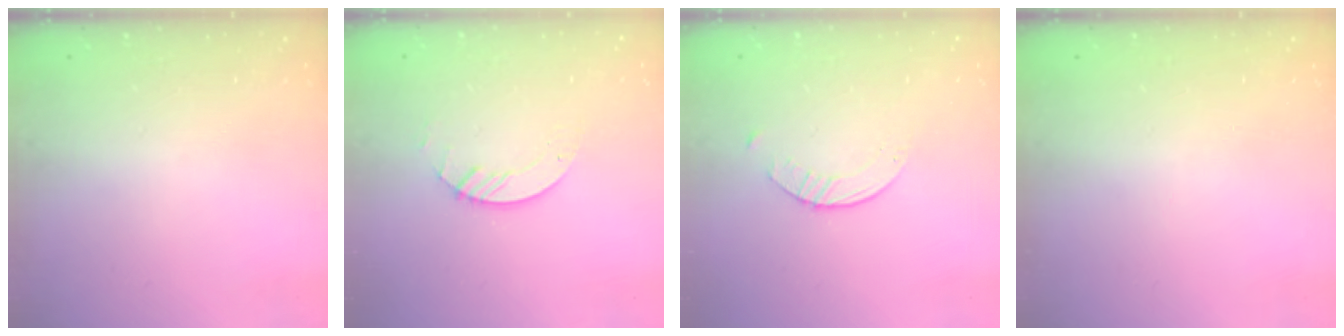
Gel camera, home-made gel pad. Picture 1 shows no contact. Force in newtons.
{"total": 2.6, "press": 2.6, "slide": 0.3}
{"total": 1.6, "press": 1.6, "slide": 0.3}
{"total": 0.0}